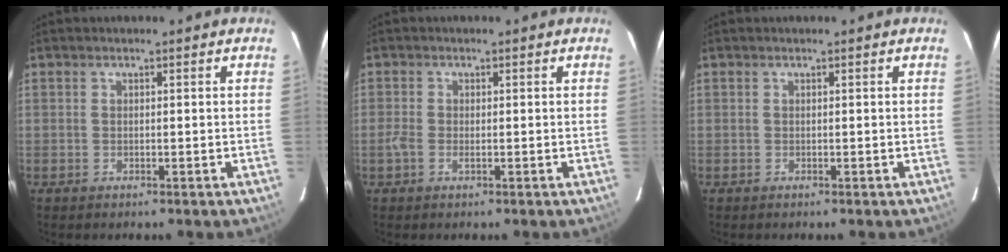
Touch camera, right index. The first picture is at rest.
{"total": 2.3, "force": [-0.7, 1.1, 1.9], "torque": [-0.042, -0.003, -0.015]}
{"total": 0.0}